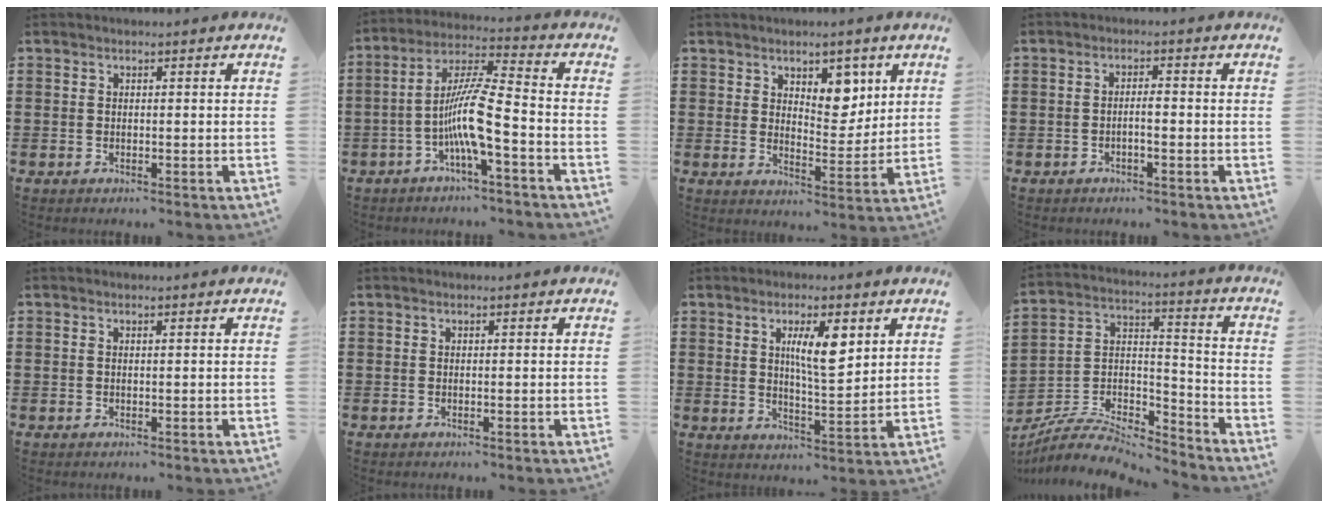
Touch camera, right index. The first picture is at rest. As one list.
[{"total": 9.7, "force": [-3.5, 1.4, 8.9], "torque": [-0.194, -0.010, -0.074]}, {"total": 6.0, "force": [3.7, 3.5, 3.0], "torque": [-0.044, -0.011, 0.061]}, {"total": 1.8, "force": [-0.7, 0.2, 1.6], "torque": [-0.031, 0.001, -0.013]}, {"total": 0.0}, {"total": 0.0}, {"total": 7.3, "force": [2.9, 2.0, 6.4], "torque": [-0.116, 0.001, 0.045]}, {"total": 7.7, "force": [-7.0, 1.9, 2.5], "torque": [-0.048, 0.008, -0.137]}]